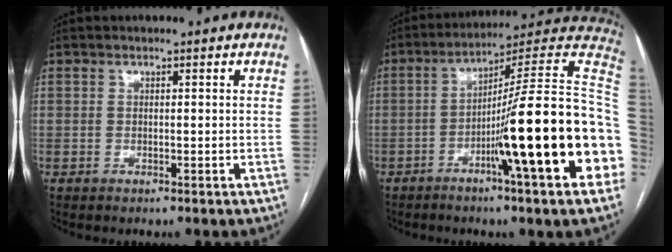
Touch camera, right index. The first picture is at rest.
{"total": 23.7, "force": [-5.6, -0.4, 23.0], "torque": [-0.247, 0.011, -0.095]}